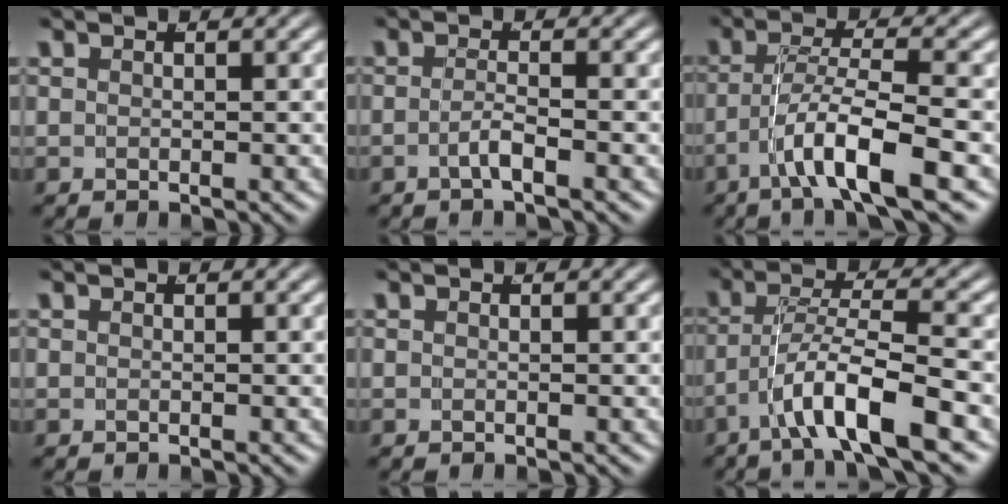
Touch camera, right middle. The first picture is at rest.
{"total": 1.9, "force": [-1.5, -0.5, 1.0], "torque": [-0.021, -0.007, -0.025]}
{"total": 5.4, "force": [-2.6, 0.6, 4.7], "torque": [-0.081, -0.005, -0.039]}
{"total": 0.0}
{"total": 0.0}
{"total": 5.2, "force": [-2.4, 0.8, 4.6], "torque": [-0.081, -0.005, -0.035]}